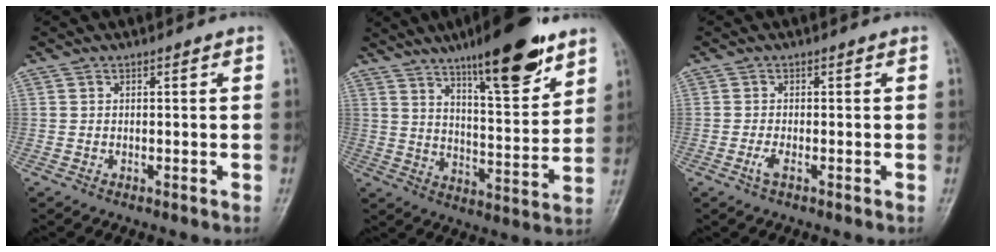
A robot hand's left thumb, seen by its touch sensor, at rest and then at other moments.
{"total": 17.2, "force": [11.2, 4.3, 12.4], "torque": [-0.162, -0.064, 0.179]}
{"total": 1.6, "force": [-0.7, 0.4, 1.4], "torque": [-0.036, -0.003, -0.018]}